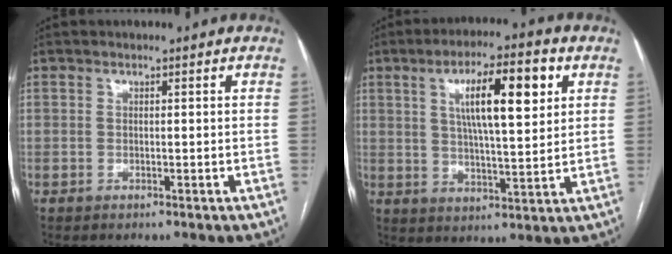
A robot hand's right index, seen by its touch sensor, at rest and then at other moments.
{"total": 12.1, "force": [4.3, 2.4, 11.1], "torque": [-0.185, 0.012, 0.071]}